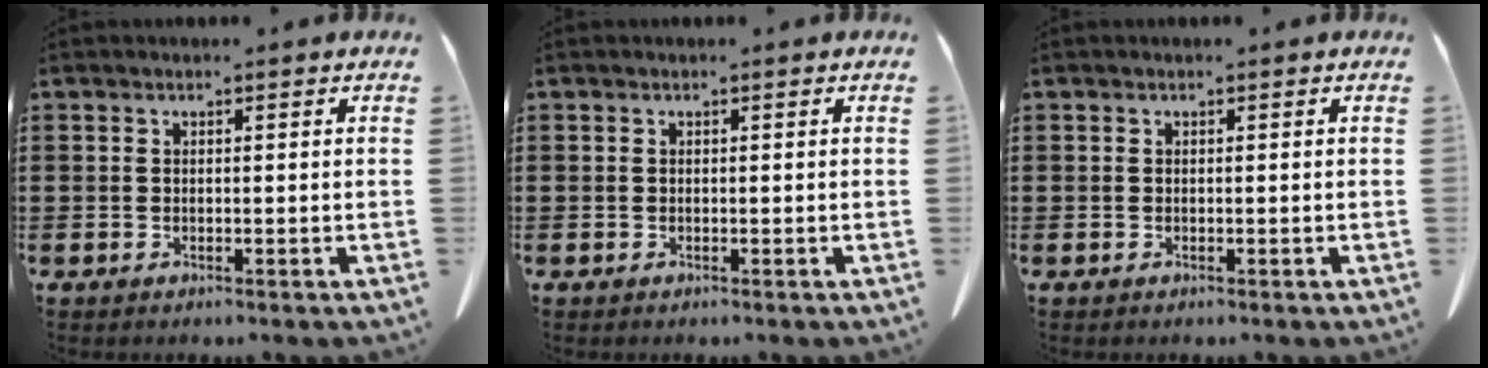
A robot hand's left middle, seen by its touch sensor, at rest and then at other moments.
{"total": 0.0}
{"total": 0.0}